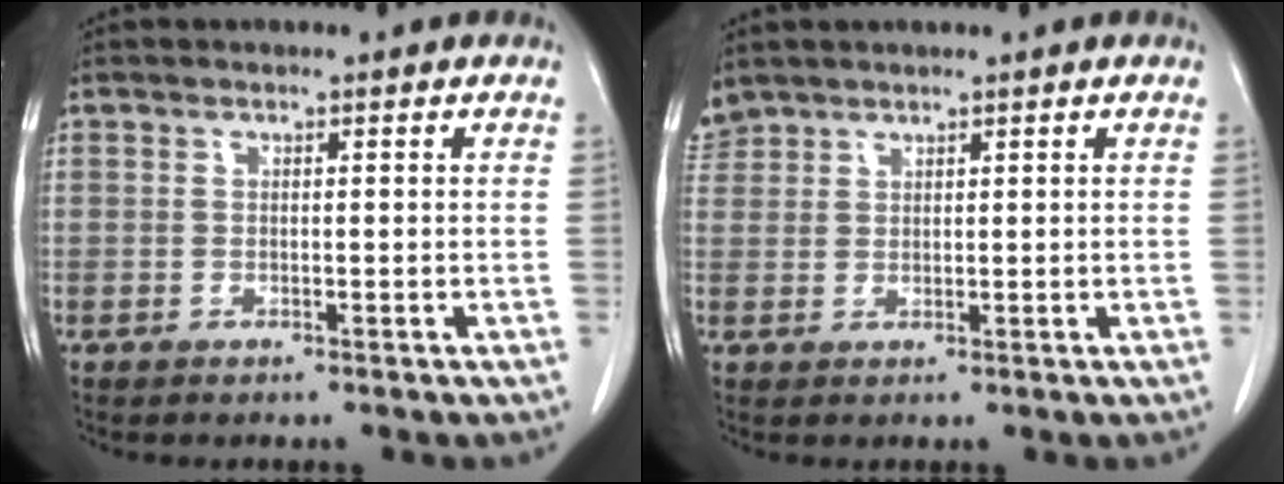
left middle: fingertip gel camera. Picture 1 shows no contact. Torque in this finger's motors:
{"motor_torque": [0.37, -0.37, 0.05, 0.01]}